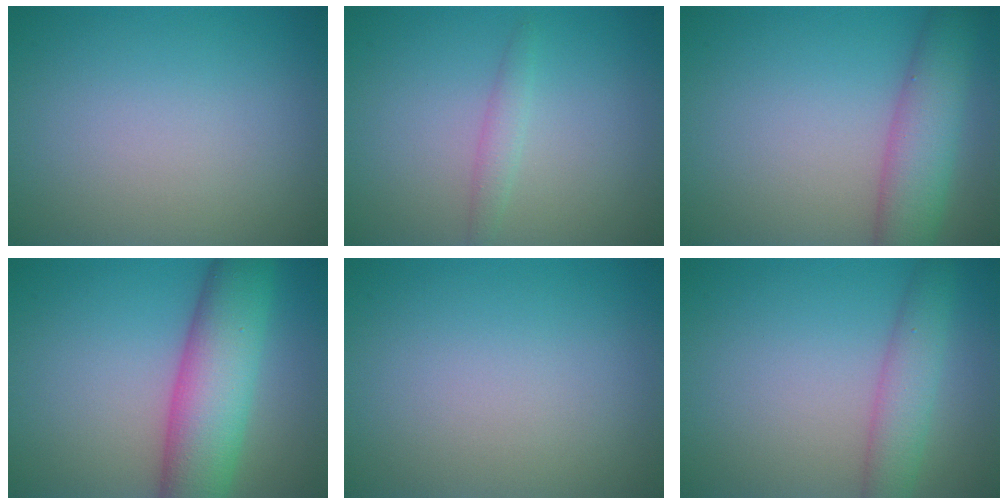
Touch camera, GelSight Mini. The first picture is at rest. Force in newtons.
{"total": 1.3, "press": 1.3, "slide": 0.1}
{"total": 5.5, "press": 5.5, "slide": 0.2}
{"total": 8.6, "press": 8.6, "slide": 0.4}
{"total": 0.0}
{"total": 3.5, "press": 3.5, "slide": 0.1}